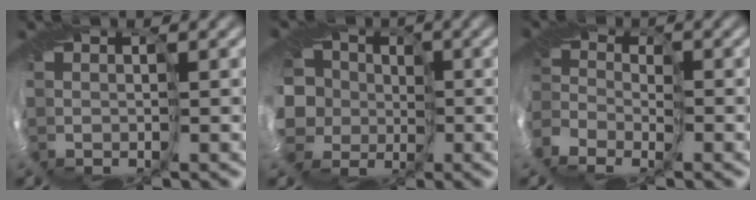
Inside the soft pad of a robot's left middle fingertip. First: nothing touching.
{"total": 9.8, "force": [-3.0, 8.2, 4.4], "torque": [-0.093, -0.006, -0.097]}
{"total": 4.4, "force": [-3.6, 2.6, 0.1], "torque": [0.035, -0.012, -0.088]}